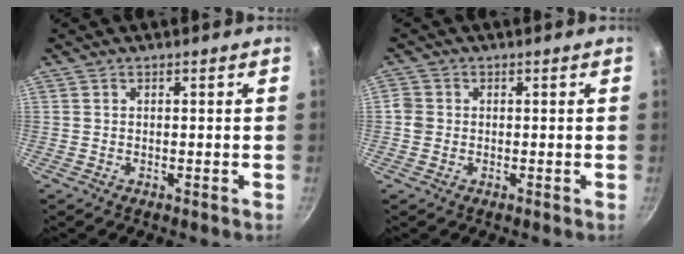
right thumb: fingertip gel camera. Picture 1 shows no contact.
{"total": 2.5, "force": [-0.2, 2.3, 1.0], "torque": [-0.010, 0.009, -0.008]}